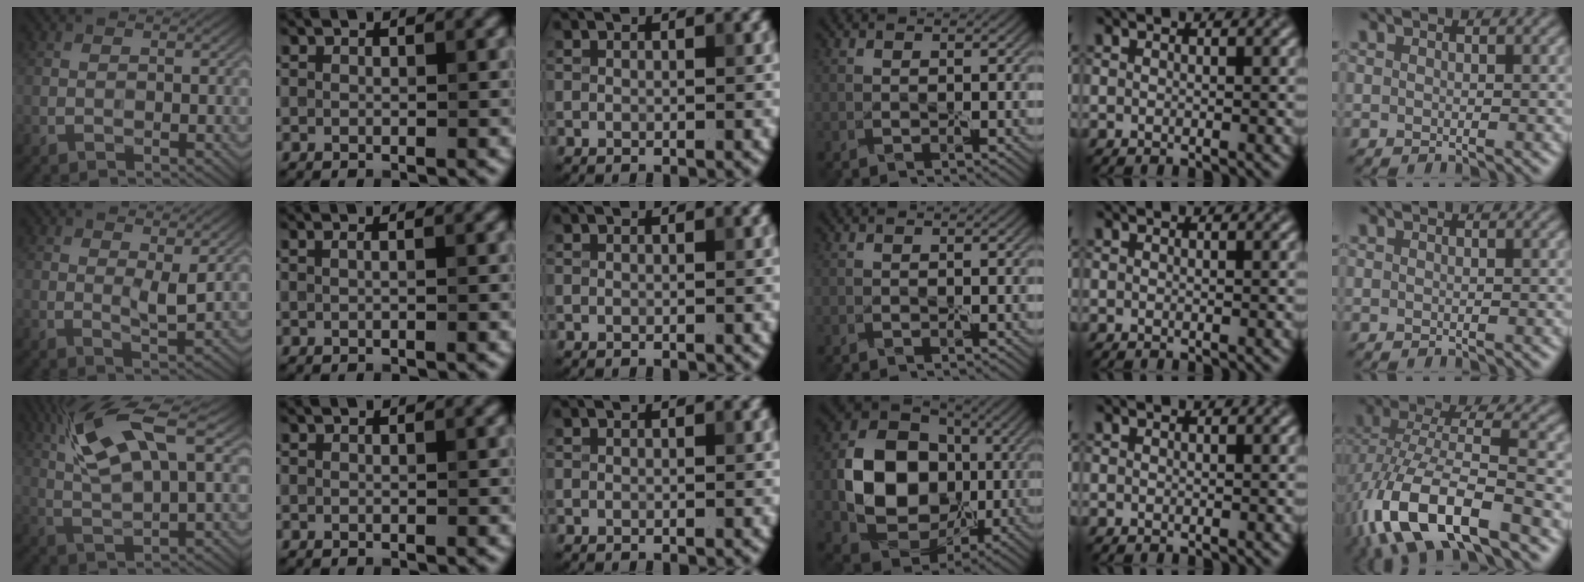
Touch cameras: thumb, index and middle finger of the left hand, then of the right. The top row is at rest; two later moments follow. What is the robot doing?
{"motion": "peel", "object": "window cling"}